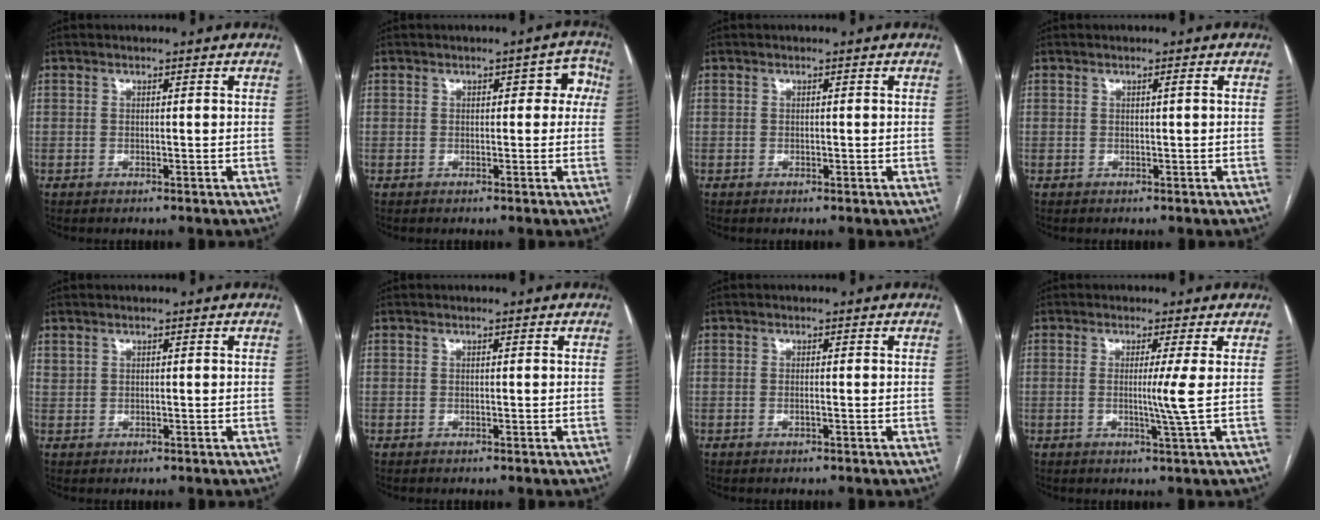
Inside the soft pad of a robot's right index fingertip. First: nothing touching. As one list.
[{"total": 3.9, "force": [0.7, 2.2, 3.2], "torque": [-0.021, 0.026, 0.004]}, {"total": 0.0}, {"total": 0.5, "force": [0.1, -0.1, 0.5], "torque": [-0.007, 0.001, 0.003]}, {"total": 0.8, "force": [0.7, 0.3, 0.1], "torque": [0.001, 0.003, 0.013]}, {"total": 0.0}, {"total": 0.6, "force": [-0.2, 0.0, 0.6], "torque": [-0.014, -0.001, -0.002]}, {"total": 3.6, "force": [0.0, -1.5, 3.3], "torque": [-0.059, -0.011, 0.000]}]